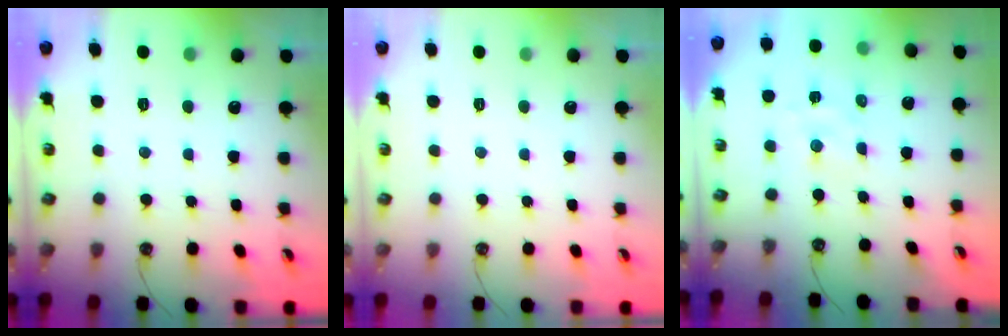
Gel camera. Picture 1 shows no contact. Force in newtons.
{"total": 0.0}
{"total": 2.3, "press": 2.3, "slide": 0.5}